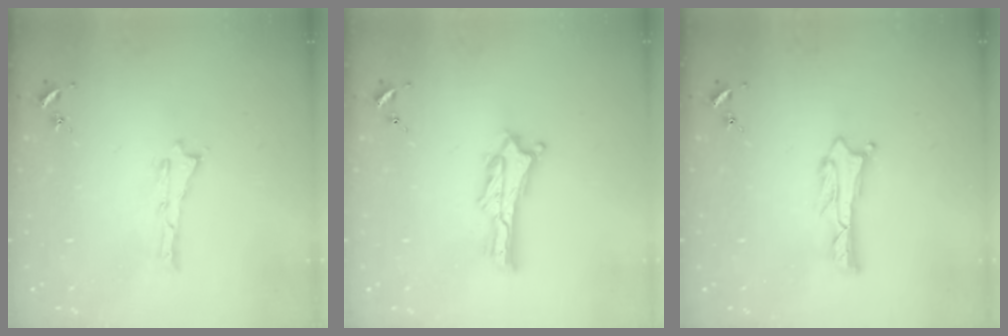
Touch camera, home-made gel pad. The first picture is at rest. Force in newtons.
{"total": 2.7, "press": 2.7, "slide": 0.3}
{"total": 1.1, "press": 1.1, "slide": 0.2}